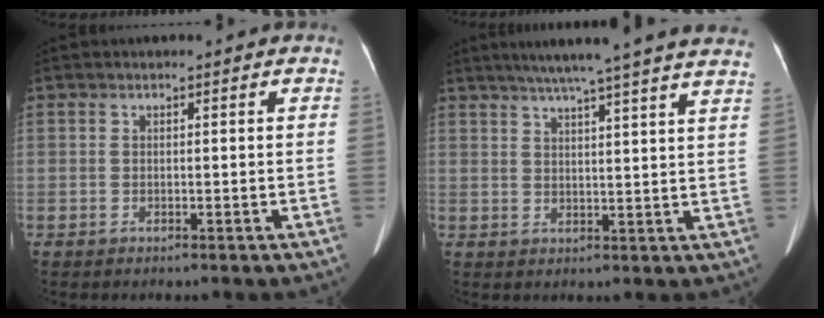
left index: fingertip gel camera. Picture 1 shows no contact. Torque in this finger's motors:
{"motor_torque": [0.90, -1.24, 0.07, 0.10]}